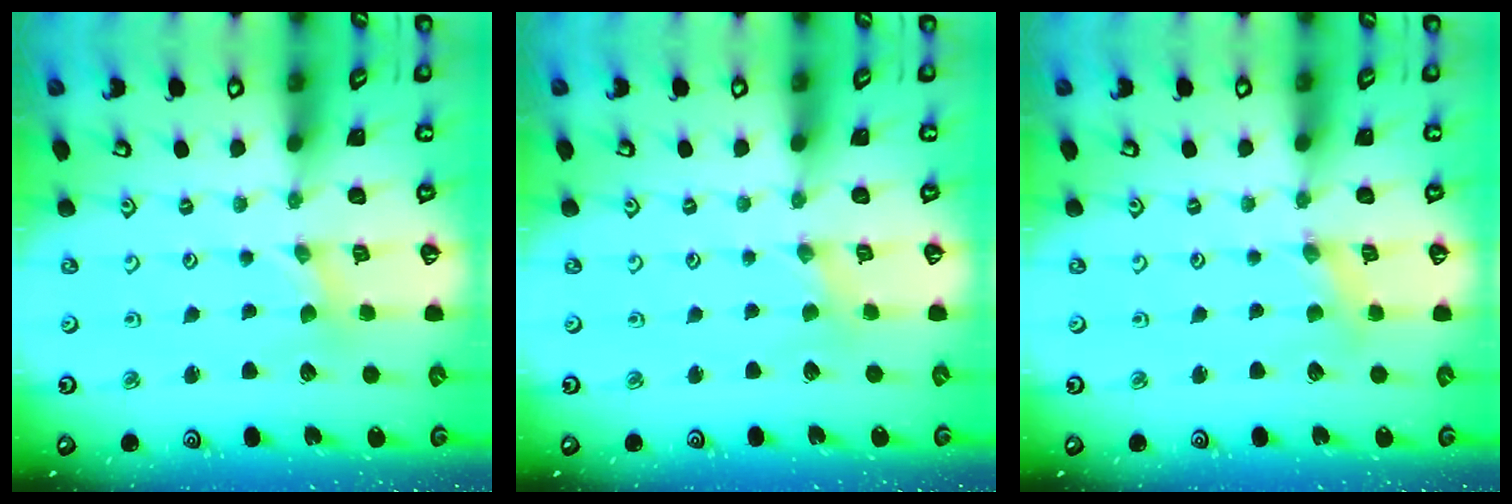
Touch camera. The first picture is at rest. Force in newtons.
{"total": 1.0, "press": 1.0, "slide": 0.2}
{"total": 1.7, "press": 1.7, "slide": 0.2}